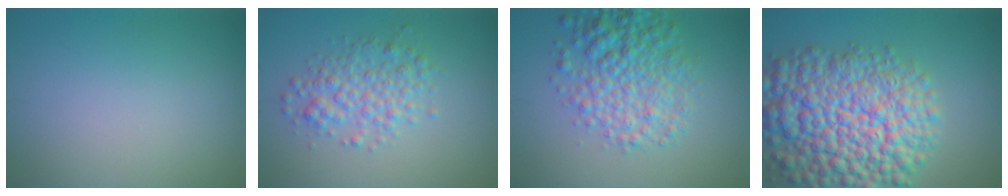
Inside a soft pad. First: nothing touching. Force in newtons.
{"total": 3.5, "press": 3.5, "slide": 0.1}
{"total": 5.9, "press": 5.9, "slide": 0.2}
{"total": 12.8, "press": 12.8, "slide": 0.5}